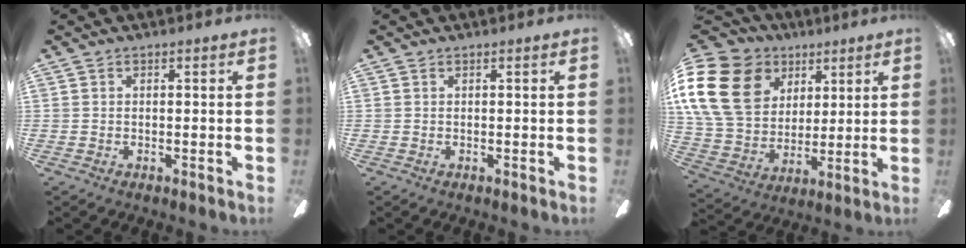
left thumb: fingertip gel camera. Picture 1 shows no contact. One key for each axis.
{"total": 0.0}
{"total": 22.4, "fx": 8.4, "fy": 16.8, "fz": 12.1, "tx": -0.266, "ty": -0.017, "tz": 0.155}